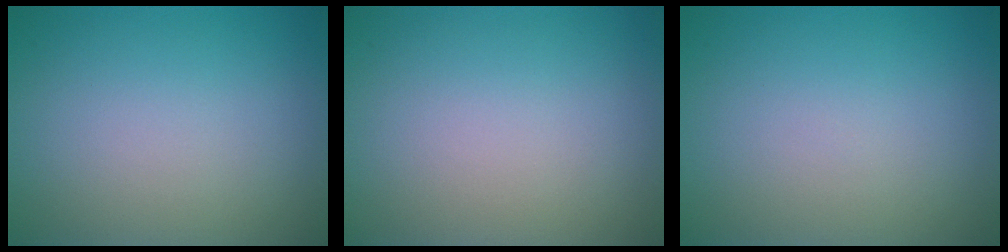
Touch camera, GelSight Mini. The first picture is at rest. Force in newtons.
{"total": 0.0}
{"total": 0.0}